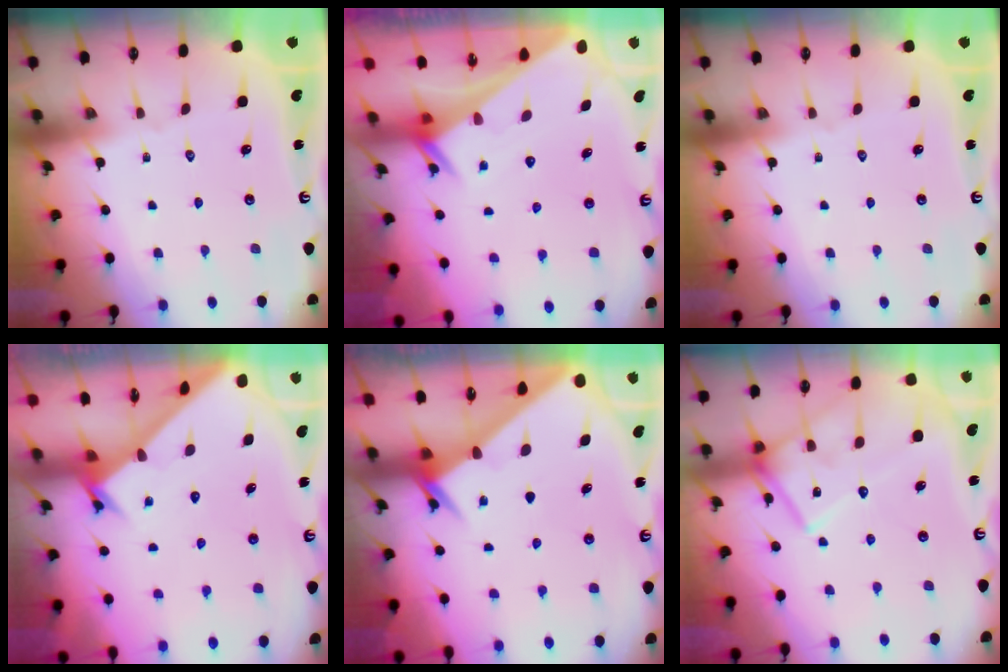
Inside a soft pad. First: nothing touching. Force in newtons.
{"total": 2.5, "press": 2.5, "slide": 0.1}
{"total": 0.0}
{"total": 2.7, "press": 2.7, "slide": 0.3}
{"total": 2.4, "press": 2.4, "slide": 0.3}
{"total": 15.9, "press": 15.9, "slide": 1.0}